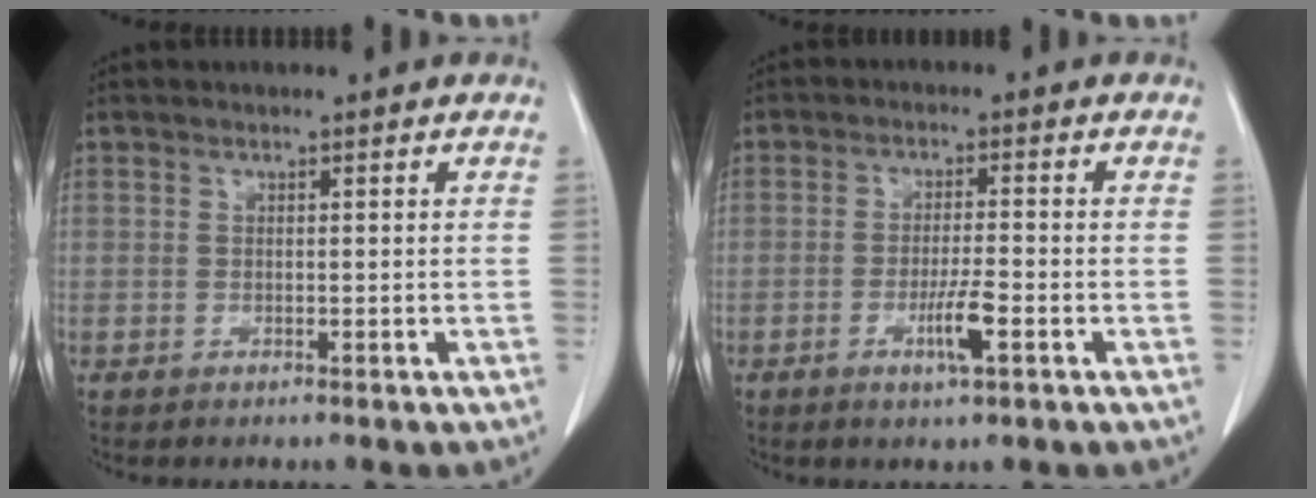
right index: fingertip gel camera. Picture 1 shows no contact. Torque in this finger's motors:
{"motor_torque": [1.24, -0.28, 0.23, 0.07]}